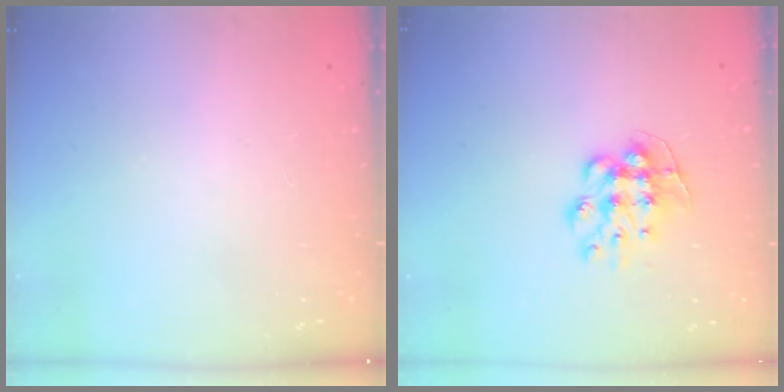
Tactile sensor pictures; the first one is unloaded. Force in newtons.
{"total": 9.3, "press": 9.3, "slide": 0.3}